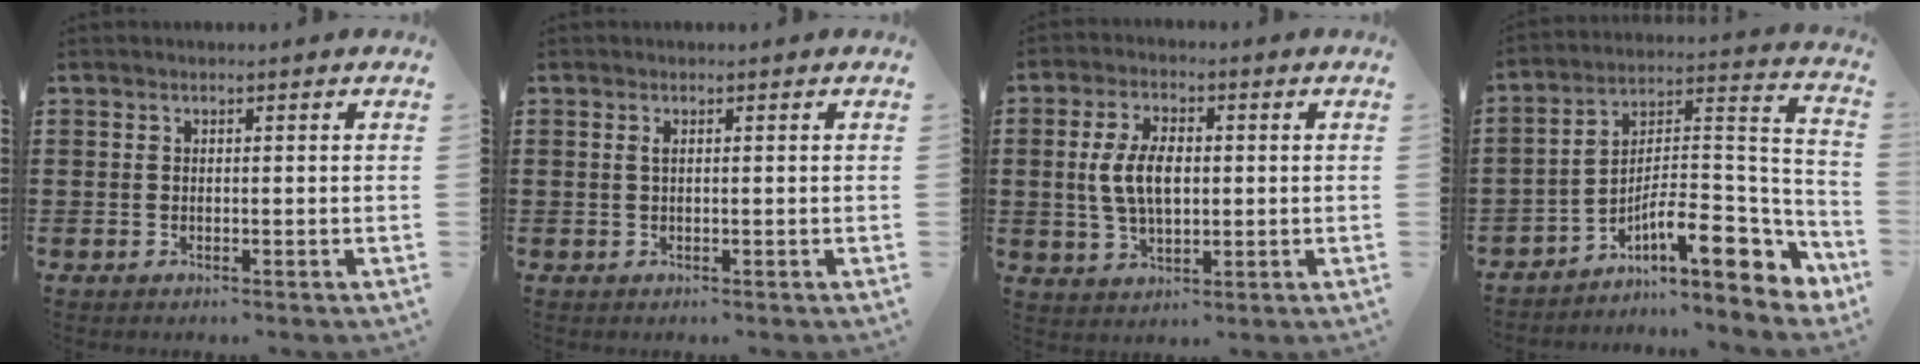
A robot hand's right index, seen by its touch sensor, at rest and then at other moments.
{"total": 0.7, "force": [0.2, 0.1, 0.7], "torque": [-0.016, 0.000, 0.004]}
{"total": 7.2, "force": [0.3, 3.8, 6.1], "torque": [-0.133, 0.002, -0.003]}
{"total": 11.3, "force": [-6.2, 3.8, 8.7], "torque": [-0.143, -0.010, -0.115]}